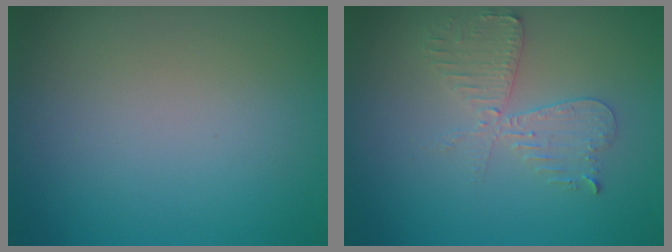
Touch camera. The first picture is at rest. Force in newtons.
{"total": 2.6, "press": 2.5, "slide": 0.5}